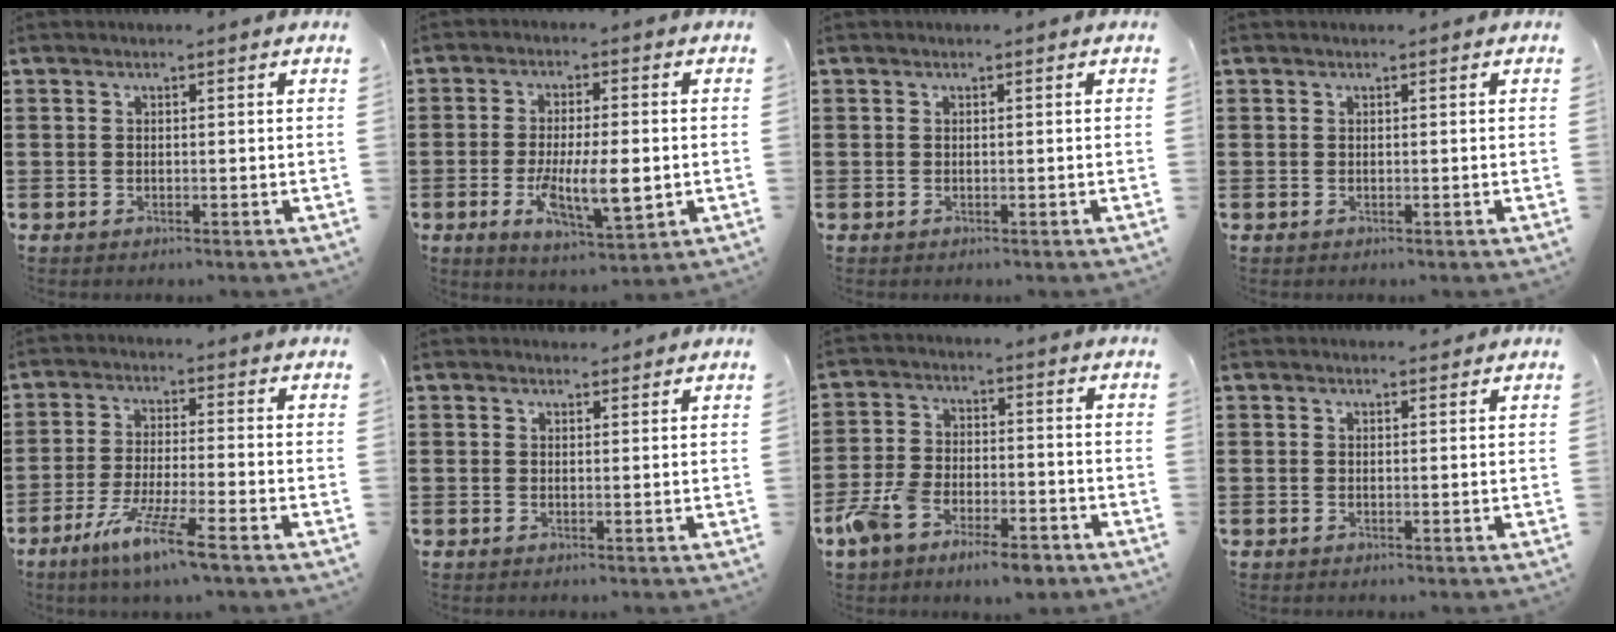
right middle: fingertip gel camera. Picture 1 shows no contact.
{"total": 8.7, "force": [-2.0, 3.3, 7.8], "torque": [-0.147, -0.014, -0.035]}
{"total": 0.0}
{"total": 0.0}
{"total": 7.7, "force": [-5.6, 0.2, 5.3], "torque": [-0.109, -0.012, -0.106]}
{"total": 1.2, "force": [1.2, 0.3, -0.1], "torque": [0.006, -0.004, 0.021]}
{"total": 7.9, "force": [-6.1, 2.6, 4.2], "torque": [-0.105, 0.002, -0.122]}
{"total": 0.6, "force": [0.5, 0.3, 0.0], "torque": [0.006, -0.003, 0.007]}